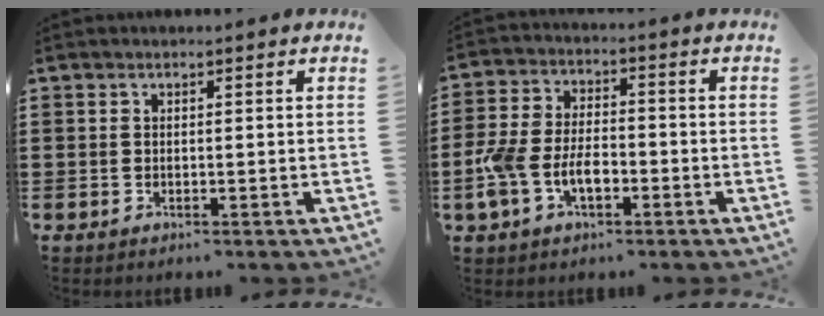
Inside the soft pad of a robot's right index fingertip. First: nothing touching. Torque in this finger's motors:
{"motor_torque": [0.55, -0.40, 0.66, 0.20]}